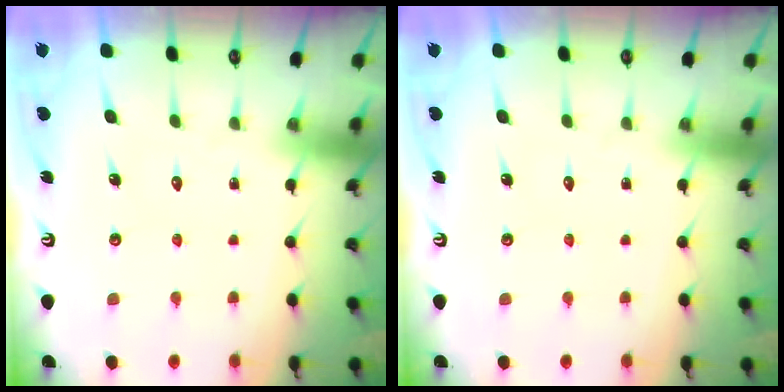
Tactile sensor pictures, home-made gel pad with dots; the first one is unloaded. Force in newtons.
{"total": 0.0}